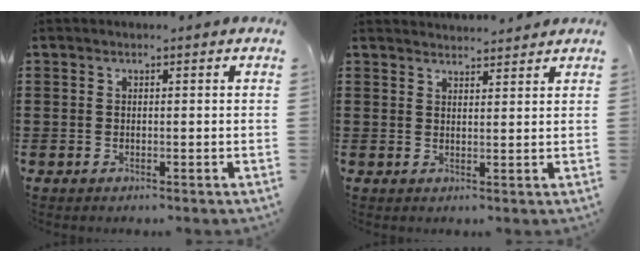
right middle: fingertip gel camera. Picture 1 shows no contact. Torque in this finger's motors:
{"motor_torque": [0.06, 0.04, -0.11, -0.01]}